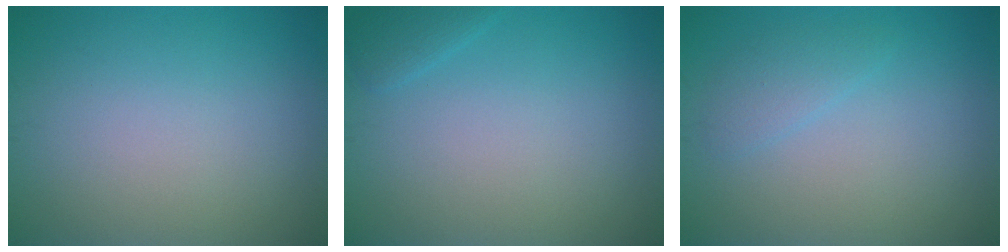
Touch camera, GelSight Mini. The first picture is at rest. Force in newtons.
{"total": 1.1, "press": 1.1, "slide": 0.1}
{"total": 1.5, "press": 1.5, "slide": 0.1}